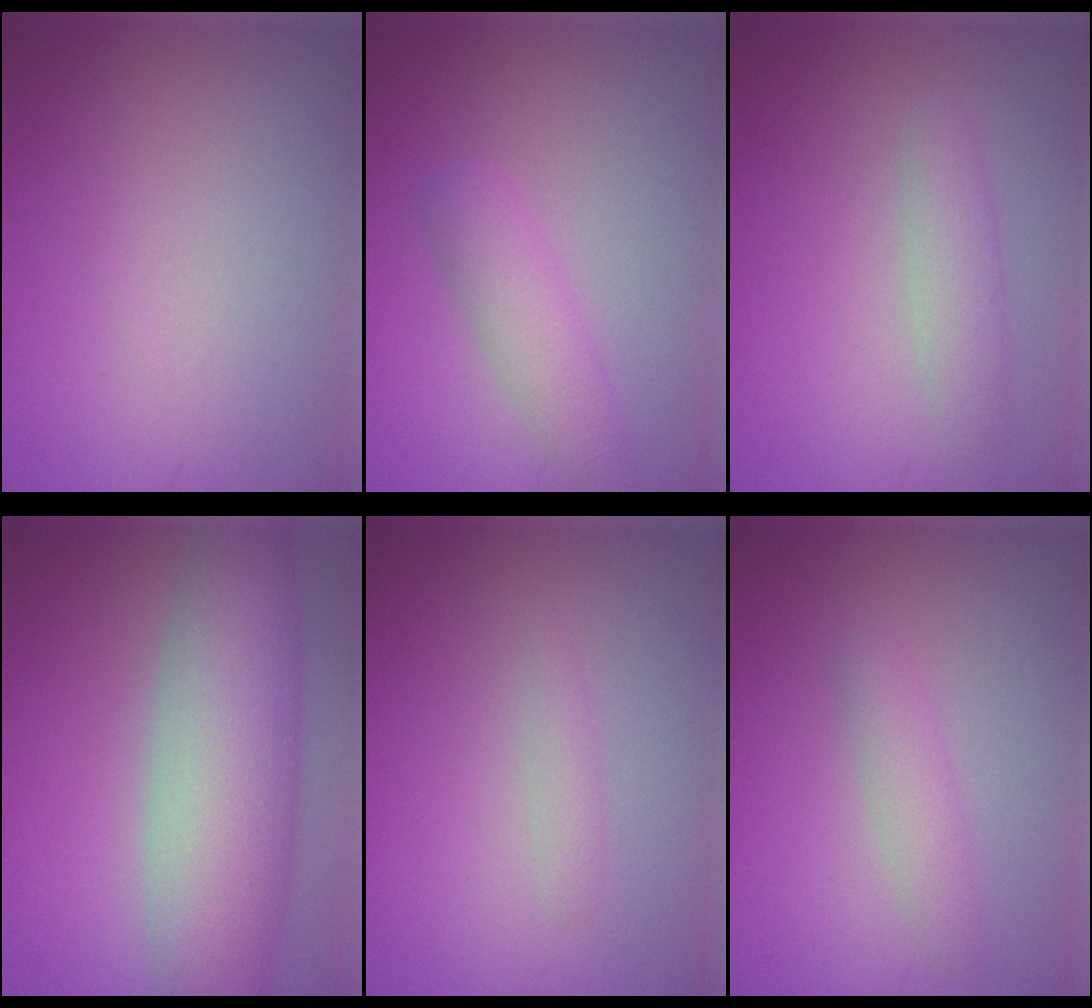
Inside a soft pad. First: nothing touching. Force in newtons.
{"total": 2.9, "press": 2.9, "slide": 0.1}
{"total": 2.4, "press": 2.4, "slide": 0.2}
{"total": 9.9, "press": 9.9, "slide": 0.5}
{"total": 1.1, "press": 1.1, "slide": 0.0}
{"total": 1.9, "press": 1.9, "slide": 0.1}